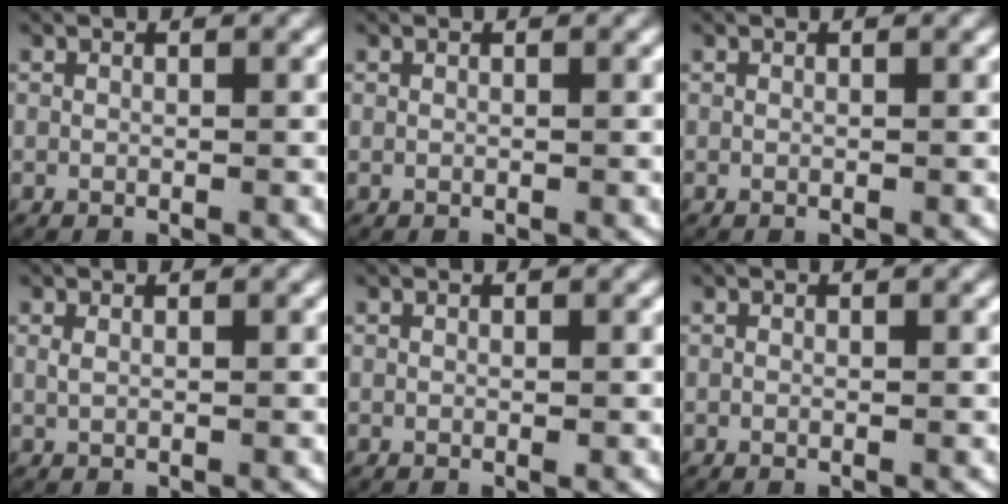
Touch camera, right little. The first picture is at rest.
{"total": 0.0}
{"total": 0.0}
{"total": 0.7, "force": [0.3, 0.0, 0.6], "torque": [-0.014, 0.000, 0.008]}
{"total": 0.0}
{"total": 0.0}